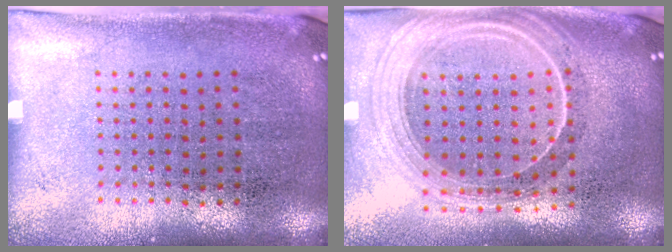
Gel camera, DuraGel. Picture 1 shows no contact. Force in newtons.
{"total": 2.3, "press": 2.0, "slide": 1.2}